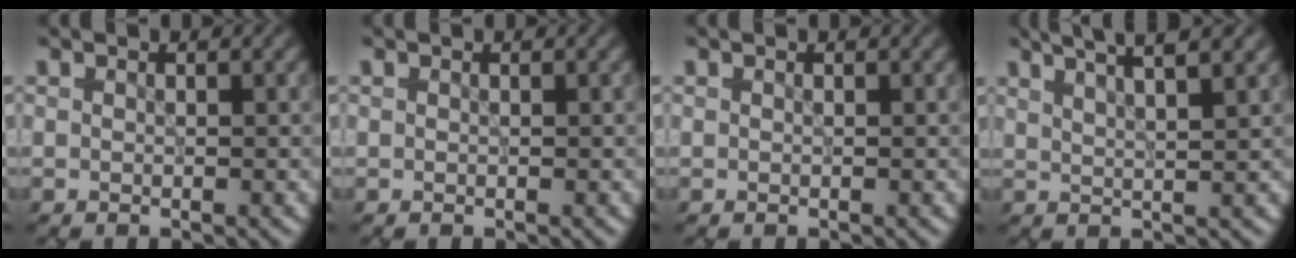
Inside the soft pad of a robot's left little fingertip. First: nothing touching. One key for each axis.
{"total": 0.0}
{"total": 0.0}
{"total": 6.3, "fx": 4.4, "fy": 1.6, "fz": 4.2, "tx": -0.033, "ty": 0.031, "tz": 0.035}